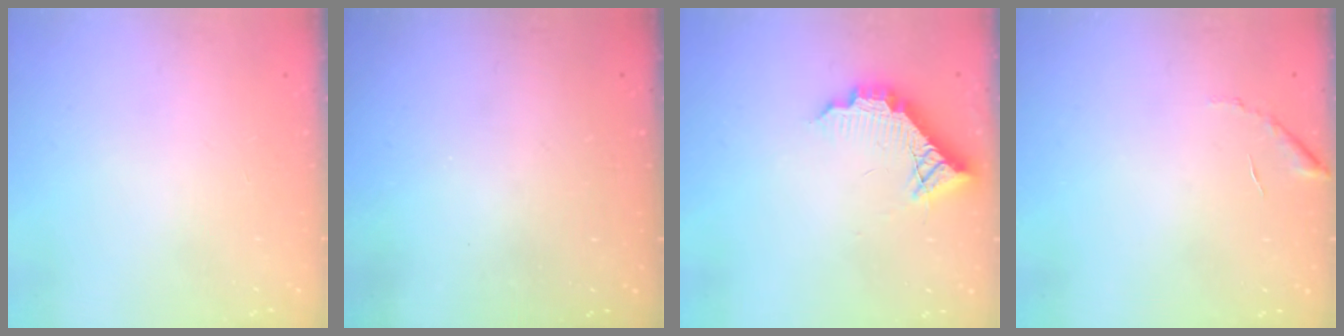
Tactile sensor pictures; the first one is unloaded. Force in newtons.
{"total": 3.2, "press": 3.2, "slide": 0.1}
{"total": 12.0, "press": 12.0, "slide": 0.7}
{"total": 6.2, "press": 6.2, "slide": 0.2}